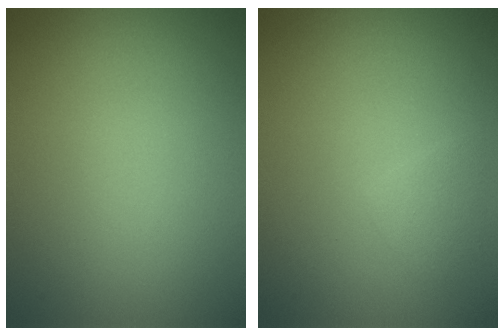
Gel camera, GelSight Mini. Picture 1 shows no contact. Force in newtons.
{"total": 1.2, "press": 1.2, "slide": 0.1}